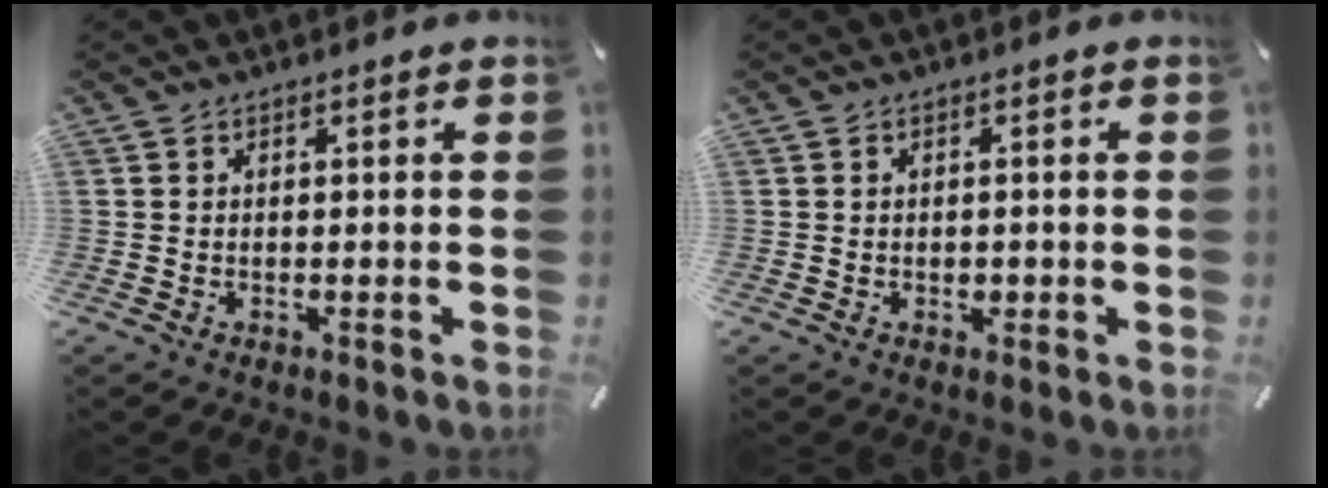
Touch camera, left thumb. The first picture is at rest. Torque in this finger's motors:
{"motor_torque": [-0.18, -0.15, -0.06, -0.01, 0.00]}